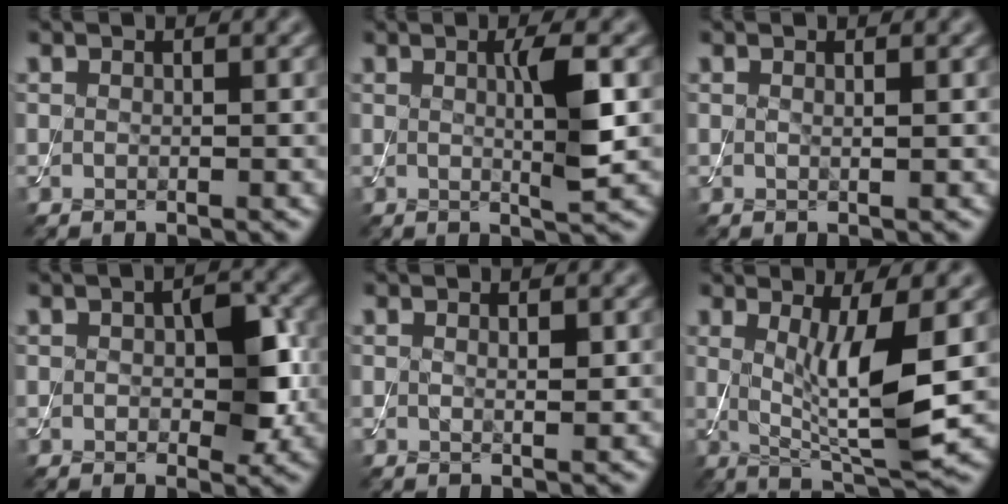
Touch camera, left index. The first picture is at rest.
{"total": 3.8, "force": [0.3, 0.5, 3.7], "torque": [-0.063, -0.005, 0.004]}
{"total": 0.5, "force": [0.2, 0.1, 0.5], "torque": [-0.005, 0.000, 0.001]}
{"total": 4.3, "force": [0.1, 2.2, 3.7], "torque": [-0.056, -0.001, 0.002]}
{"total": 0.9, "force": [0.3, 0.2, 0.8], "torque": [-0.012, -0.002, 0.005]}
{"total": 7.1, "force": [0.6, 1.4, 7.0], "torque": [-0.119, -0.016, 0.019]}